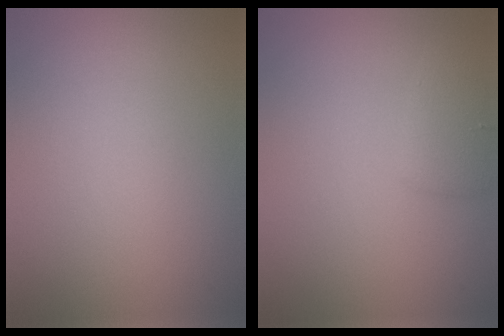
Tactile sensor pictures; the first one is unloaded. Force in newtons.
{"total": 1.9, "press": 1.9, "slide": 0.1}